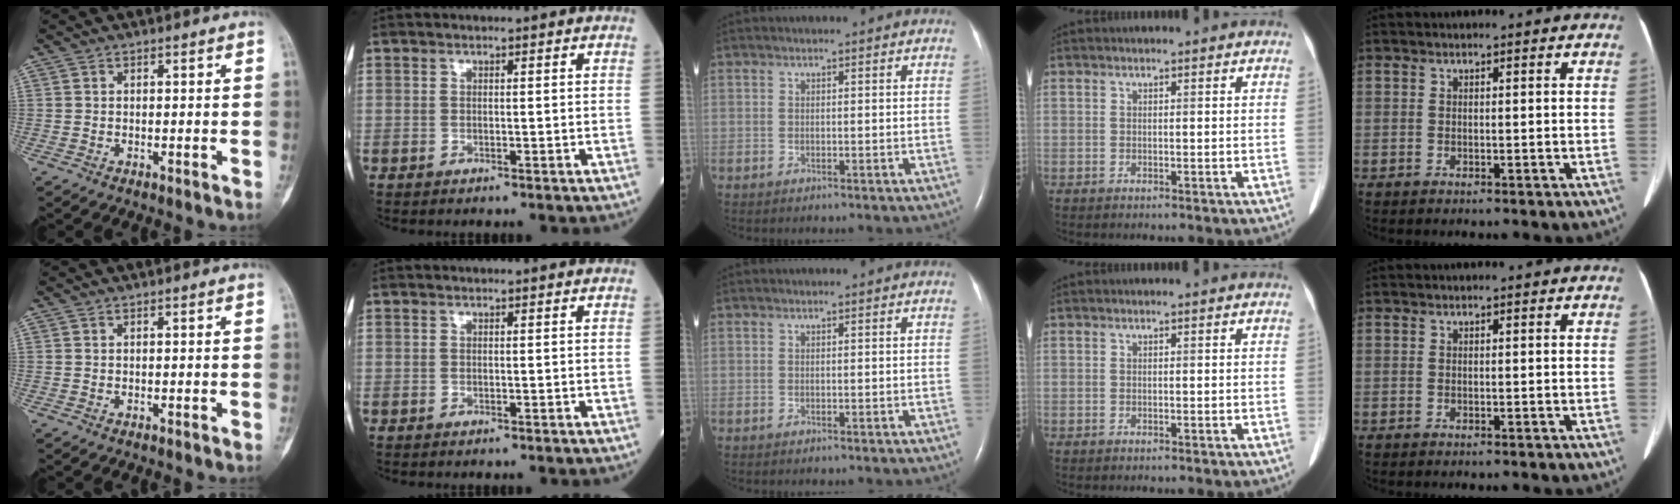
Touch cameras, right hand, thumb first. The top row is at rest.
{}